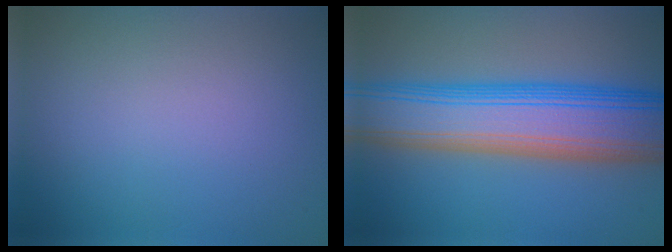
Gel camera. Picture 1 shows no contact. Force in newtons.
{"total": 11.8, "press": 11.7, "slide": 0.5}